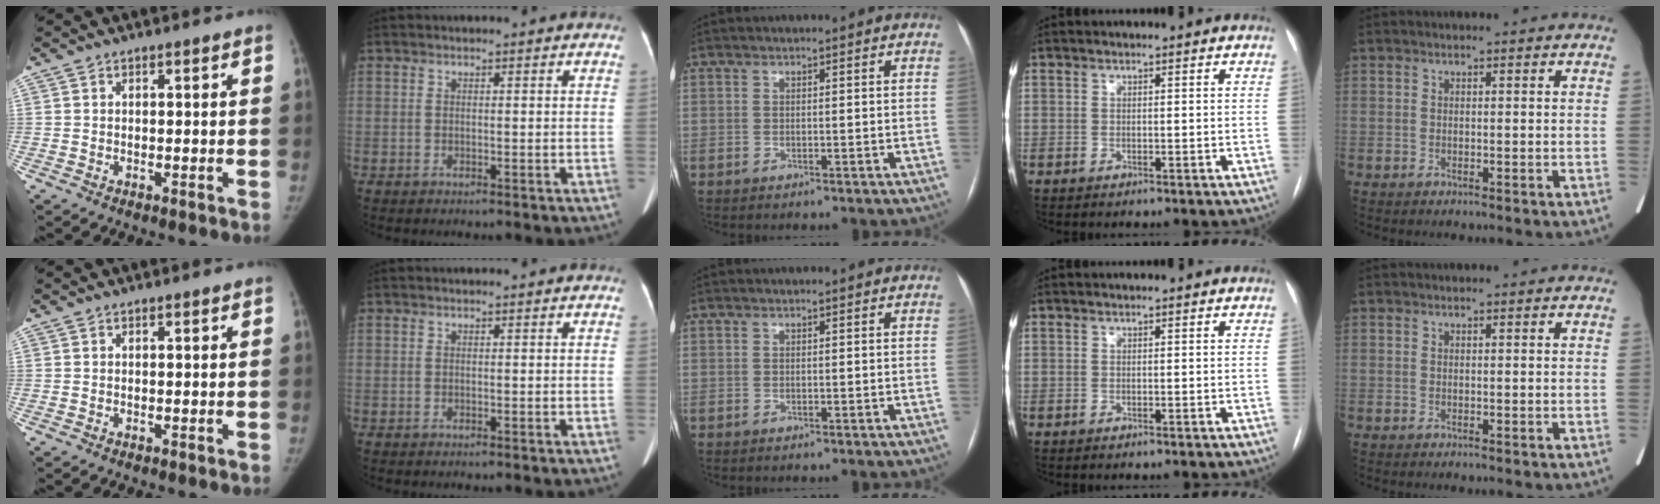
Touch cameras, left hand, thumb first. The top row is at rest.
{}